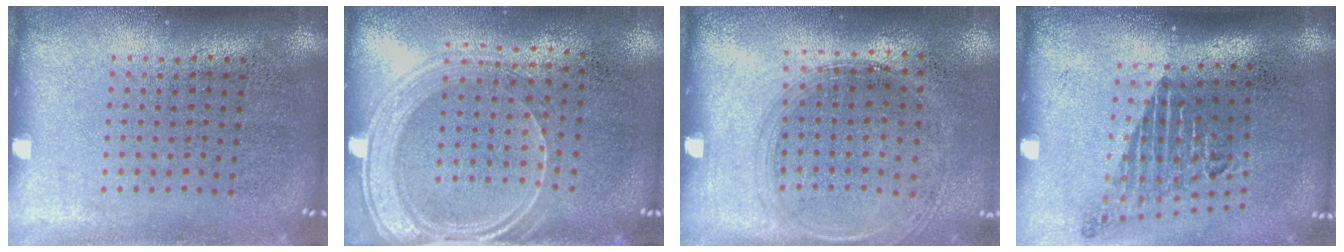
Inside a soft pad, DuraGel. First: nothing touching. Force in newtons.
{"total": 1.7, "press": 1.4, "slide": 1.0}
{"total": 1.4, "press": 1.2, "slide": 0.6}
{"total": 1.7, "press": 1.2, "slide": 1.2}